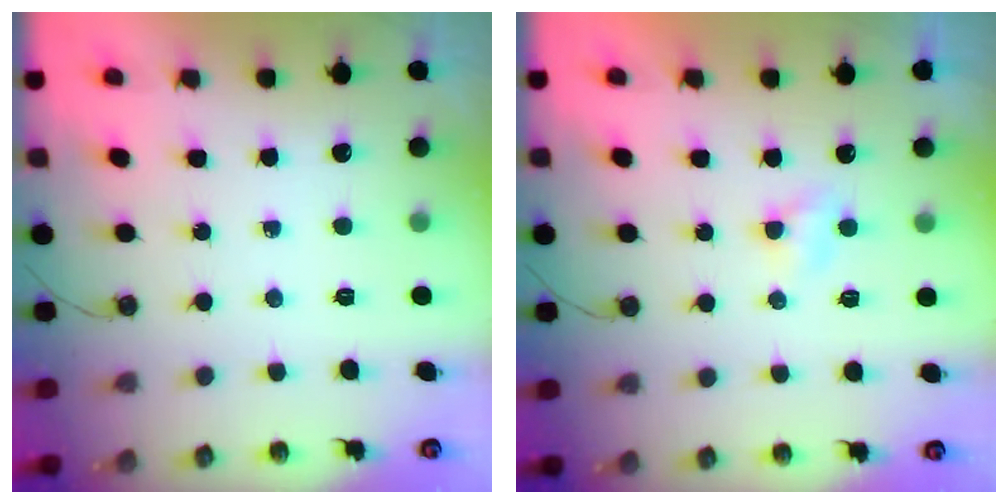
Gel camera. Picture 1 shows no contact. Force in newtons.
{"total": 2.7, "press": 2.6, "slide": 0.4}